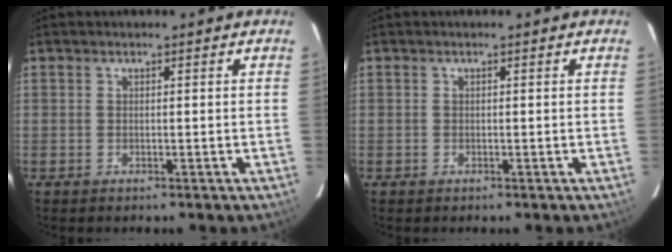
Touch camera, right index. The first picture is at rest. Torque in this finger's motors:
{"motor_torque": [0.08, -0.03, 0.00, 0.00]}